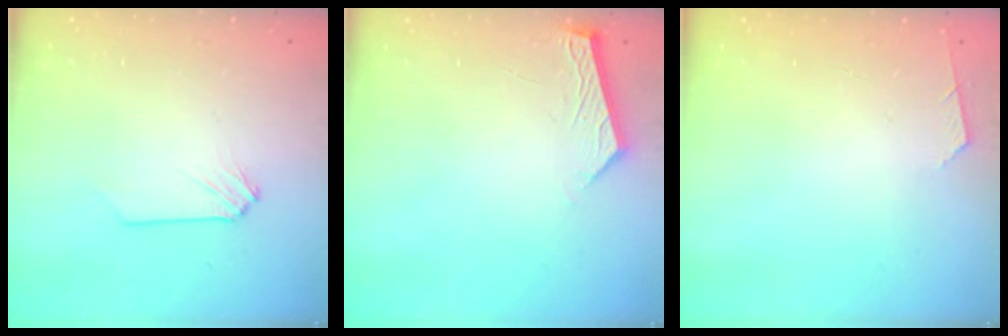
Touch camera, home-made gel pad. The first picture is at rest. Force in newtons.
{"total": 5.3, "press": 5.3, "slide": 0.5}
{"total": 2.6, "press": 2.6, "slide": 0.4}